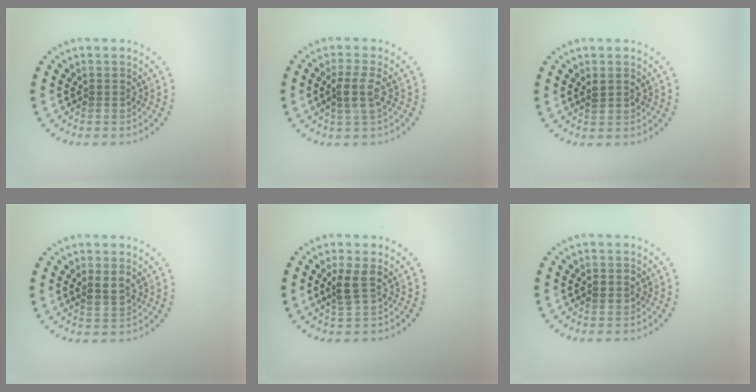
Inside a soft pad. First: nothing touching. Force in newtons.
{"total": 2.3, "press": 2.0, "slide": 1.2}
{"total": 1.1, "press": 1.1, "slide": 0.3}
{"total": 1.7, "press": 1.6, "slide": 0.5}
{"total": 2.0, "press": 1.7, "slide": 1.2}
{"total": 1.1, "press": 1.0, "slide": 0.3}